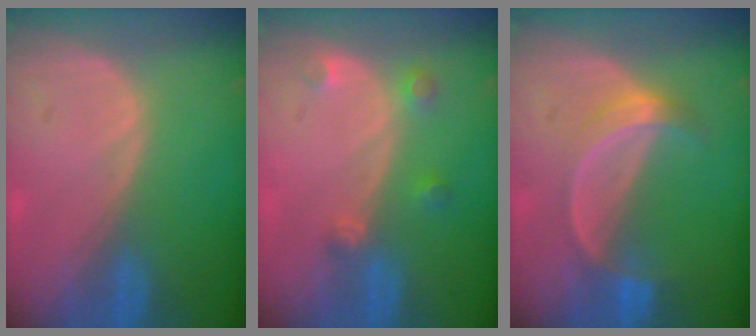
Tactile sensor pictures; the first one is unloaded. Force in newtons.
{"total": 2.6, "press": 2.6, "slide": 0.2}
{"total": 5.2, "press": 4.7, "slide": 2.2}